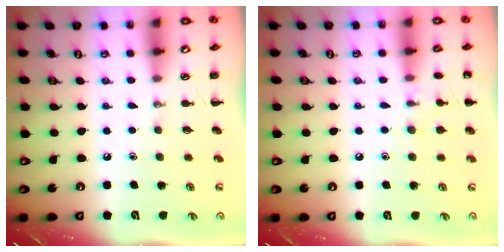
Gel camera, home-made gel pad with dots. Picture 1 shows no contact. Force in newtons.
{"total": 7.0, "press": 6.8, "slide": 1.9}